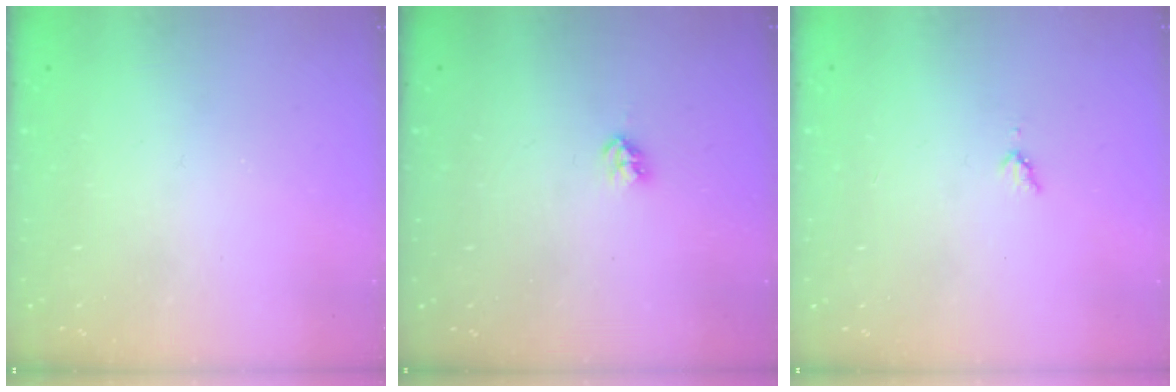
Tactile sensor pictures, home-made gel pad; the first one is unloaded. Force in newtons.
{"total": 2.9, "press": 2.8, "slide": 0.5}
{"total": 4.6, "press": 4.5, "slide": 0.5}